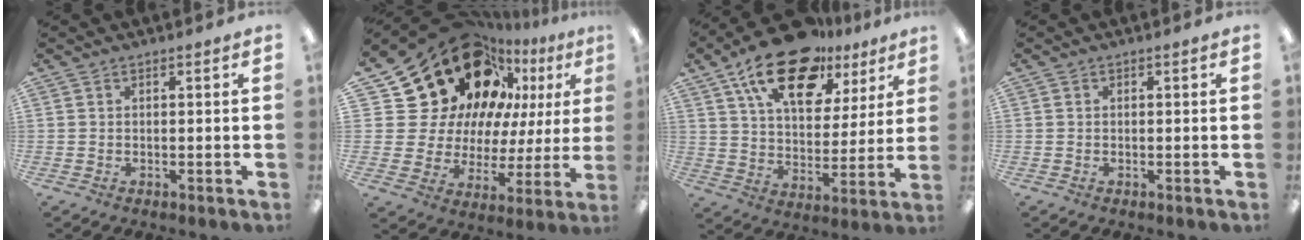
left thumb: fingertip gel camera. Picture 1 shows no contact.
{"total": 24.4, "force": [15.9, 15.4, 10.3], "torque": [-0.187, -0.112, 0.309]}
{"total": 20.5, "force": [13.2, 10.1, 12.0], "torque": [-0.196, -0.064, 0.228]}
{"total": 0.0}